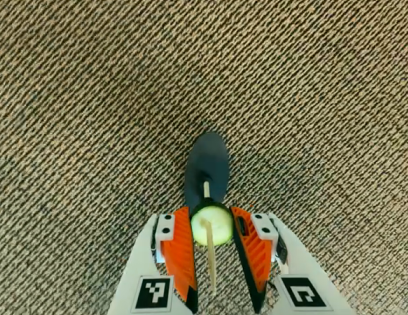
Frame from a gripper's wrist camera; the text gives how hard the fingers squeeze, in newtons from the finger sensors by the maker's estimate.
{"total": 7.7, "left": 7.5, "right": 7.9}